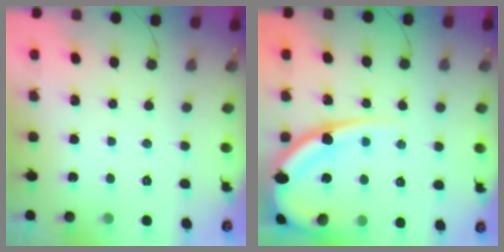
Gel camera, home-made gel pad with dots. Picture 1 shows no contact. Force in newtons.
{"total": 15.9, "press": 15.8, "slide": 1.8}